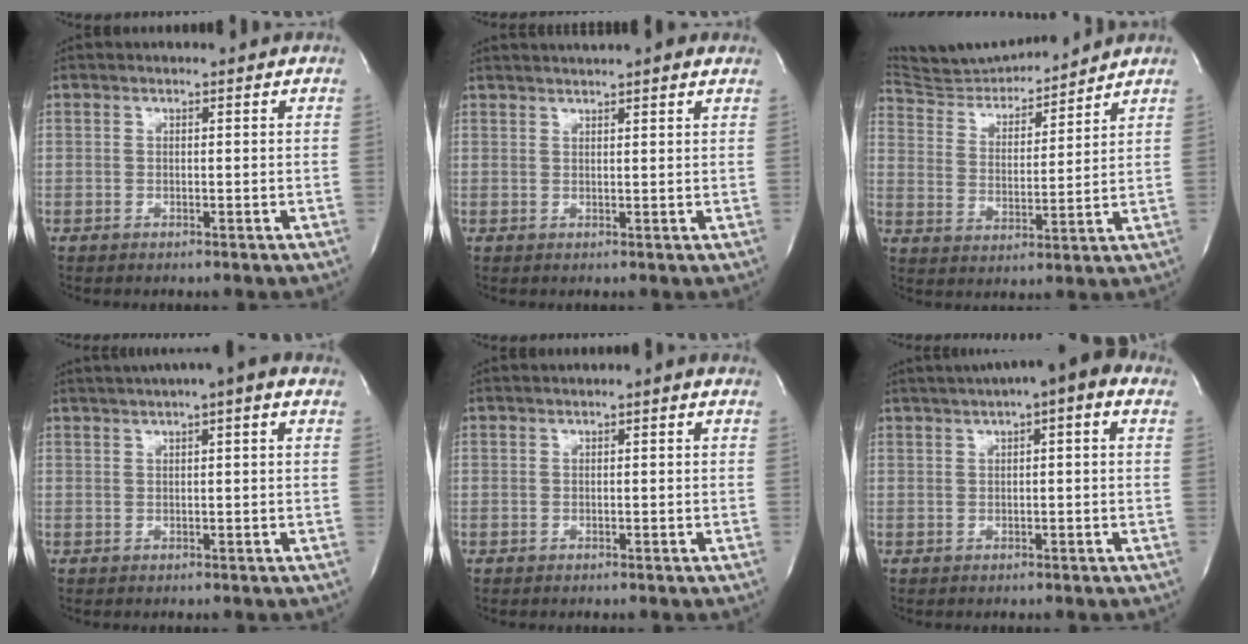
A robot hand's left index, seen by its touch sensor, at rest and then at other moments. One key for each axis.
{"total": 7.8, "fx": 6.6, "fy": 0.8, "fz": 4.1, "tx": -0.066, "ty": 0.028, "tz": 0.081}
{"total": 12.8, "fx": 12.6, "fy": 1.7, "fz": 1.9, "tx": -0.037, "ty": 0.004, "tz": 0.220}
{"total": 6.6, "fx": 3.8, "fy": 0.4, "fz": 5.3, "tx": -0.084, "ty": 0.025, "tz": 0.053}
{"total": 0.6, "fx": -0.3, "fy": 0.0, "fz": 0.5, "tx": -0.009, "ty": -0.004, "tz": -0.008}
{"total": 8.5, "fx": 4.5, "fy": 1.4, "fz": 7.1, "tx": -0.108, "ty": 0.033, "tz": 0.057}